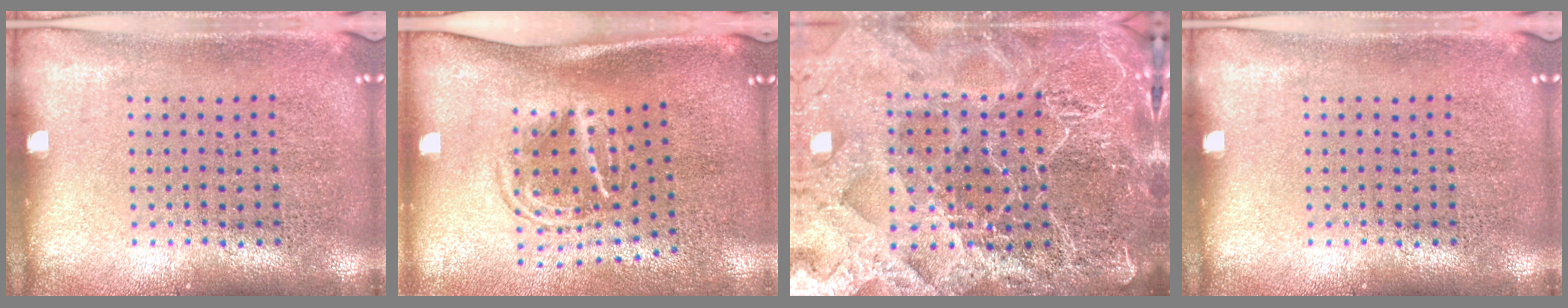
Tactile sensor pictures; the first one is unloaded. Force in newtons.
{"total": 1.7, "press": 1.1, "slide": 1.3}
{"total": 5.4, "press": 4.8, "slide": 2.5}
{"total": 0.0}